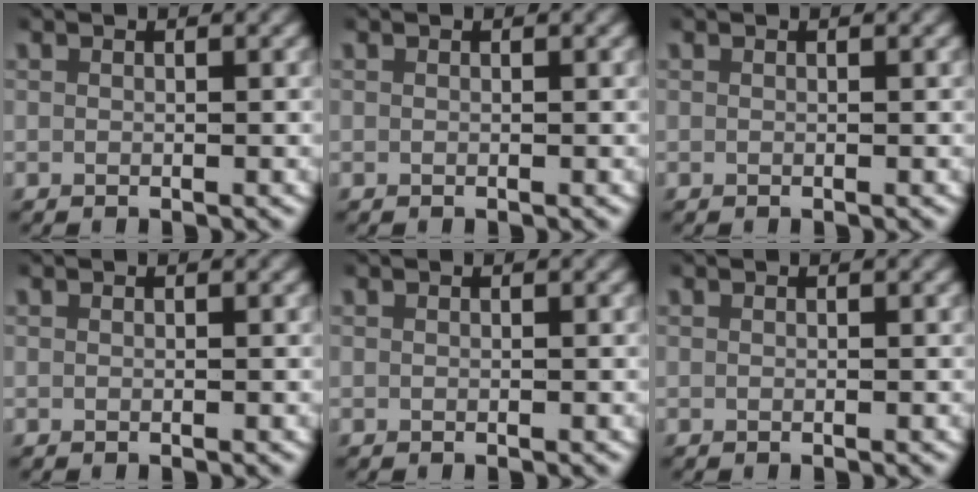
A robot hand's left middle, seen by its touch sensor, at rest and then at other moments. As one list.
[{"total": 0.0}, {"total": 0.0}, {"total": 0.0}, {"total": 0.0}, {"total": 0.0}]